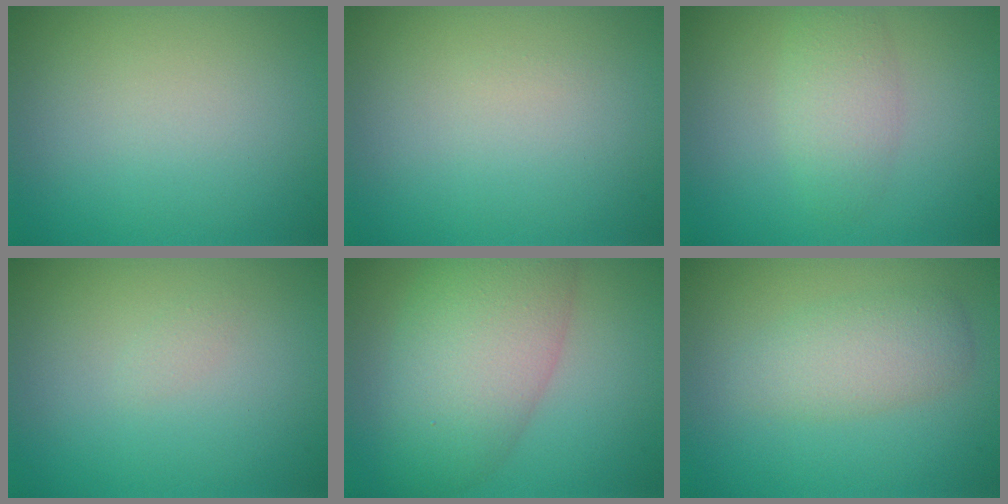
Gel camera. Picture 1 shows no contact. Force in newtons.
{"total": 0.0}
{"total": 2.7, "press": 2.7, "slide": 0.1}
{"total": 0.6, "press": 0.6, "slide": 0.0}
{"total": 8.6, "press": 8.6, "slide": 0.3}
{"total": 3.2, "press": 3.2, "slide": 0.1}